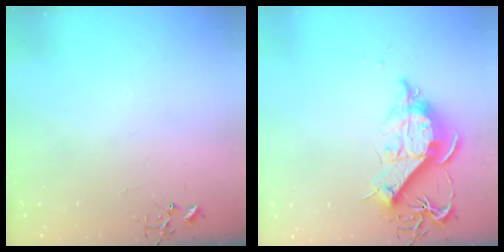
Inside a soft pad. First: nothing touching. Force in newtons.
{"total": 12.5, "press": 12.5, "slide": 1.1}